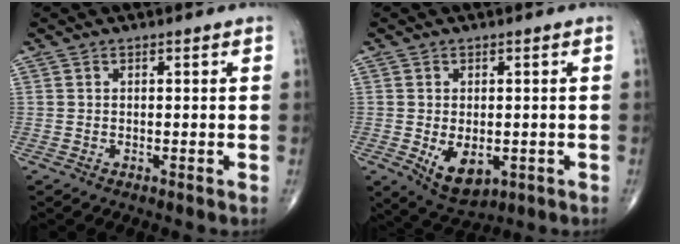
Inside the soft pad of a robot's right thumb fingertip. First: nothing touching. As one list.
[{"total": 7.3, "force": [-1.7, 4.4, 5.6], "torque": [-0.073, -0.010, -0.013]}]